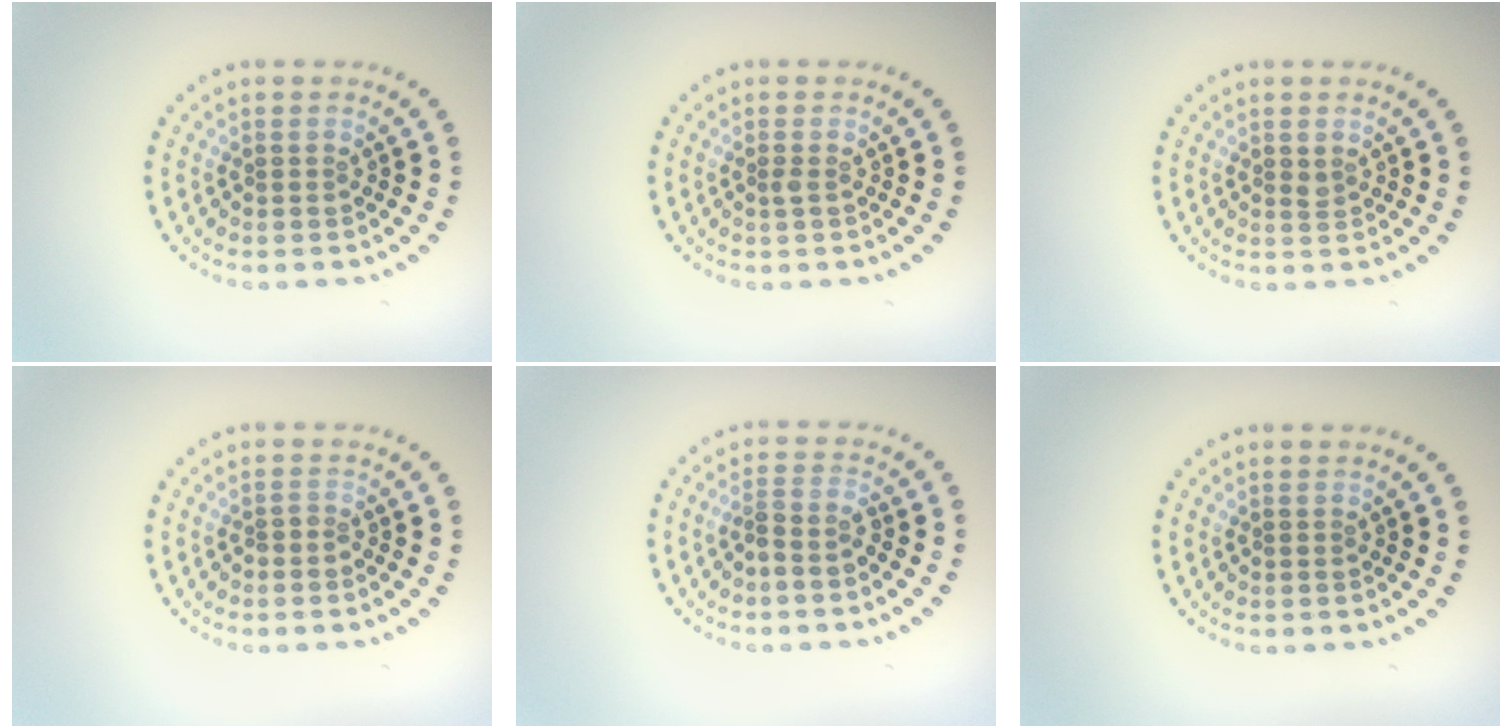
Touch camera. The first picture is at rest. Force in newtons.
{"total": 0.6, "press": 0.4, "slide": 0.4}
{"total": 0.6, "press": 0.5, "slide": 0.3}
{"total": 0.6, "press": 0.3, "slide": 0.6}
{"total": 2.0, "press": 1.6, "slide": 1.2}
{"total": 0.0}